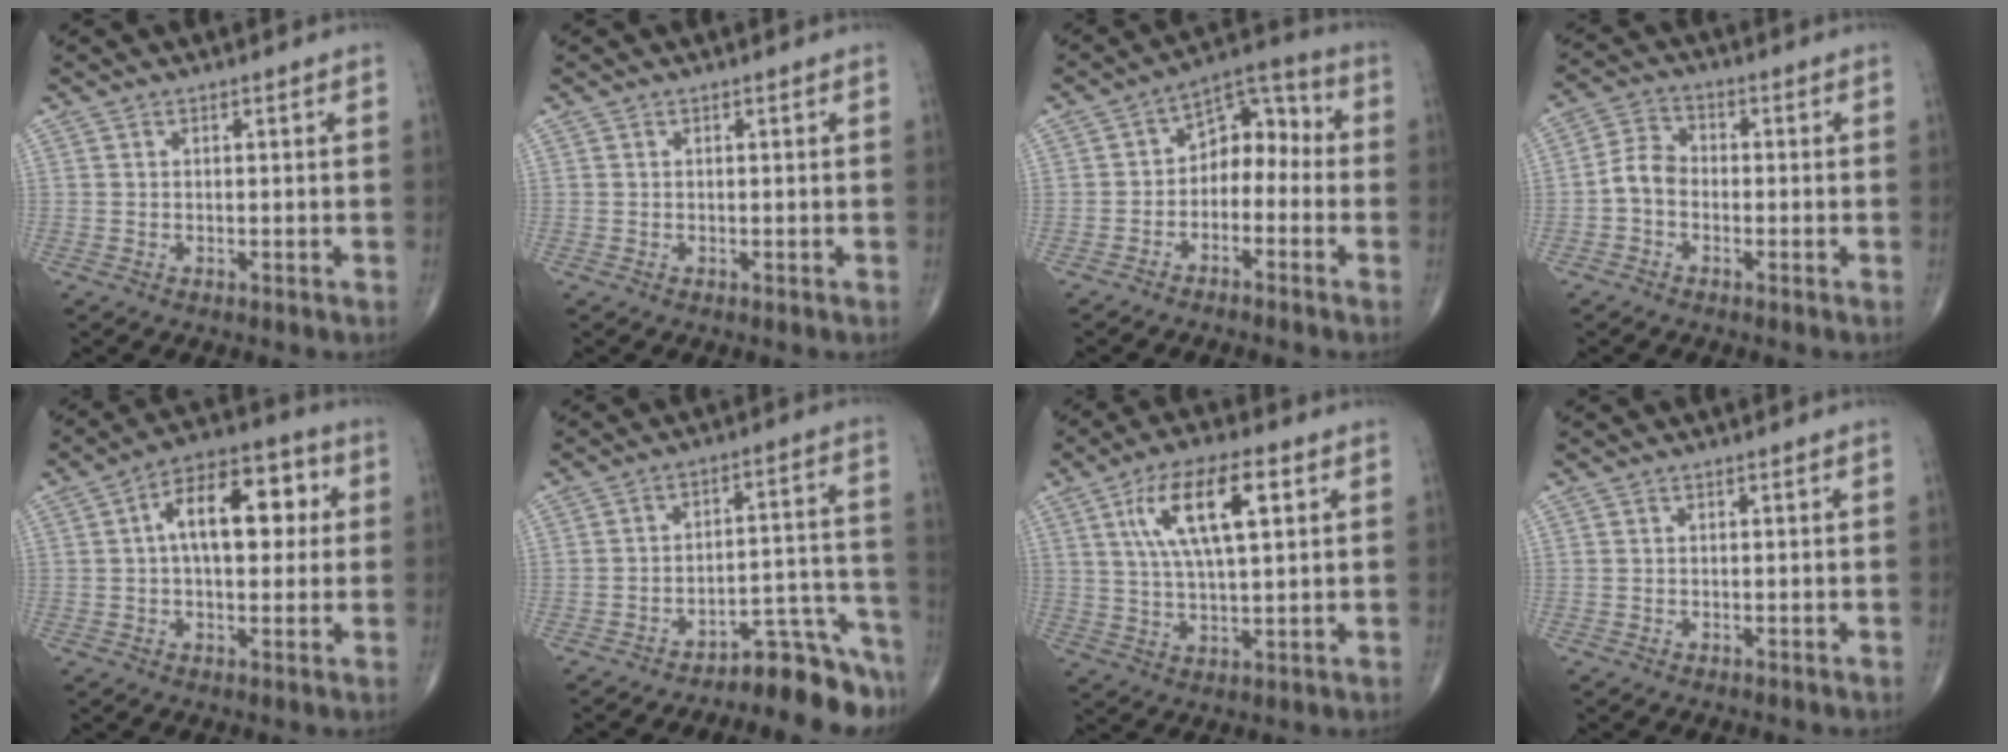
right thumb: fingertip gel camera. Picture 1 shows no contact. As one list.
[{"total": 0.0}, {"total": 8.9, "force": [-2.0, 6.1, 6.1], "torque": [-0.055, 0.055, -0.051]}, {"total": 5.0, "force": [-1.5, 3.7, 3.1], "torque": [-0.048, 0.018, -0.042]}, {"total": 14.5, "force": [2.5, 7.7, 12.0], "torque": [-0.161, 0.028, 0.030]}, {"total": 9.9, "force": [-9.5, 1.1, 2.5], "torque": [0.012, 0.127, -0.141]}, {"total": 13.5, "force": [4.6, 4.8, 11.7], "torque": [-0.205, 0.000, 0.082]}, {"total": 0.0}]